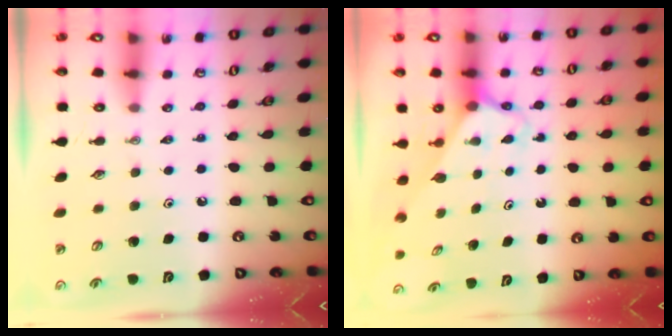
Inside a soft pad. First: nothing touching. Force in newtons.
{"total": 2.7, "press": 2.7, "slide": 0.1}